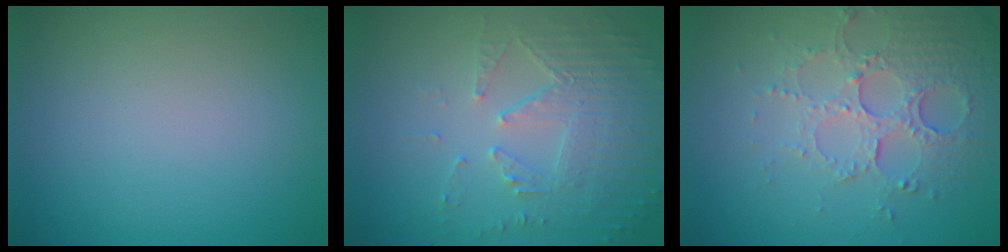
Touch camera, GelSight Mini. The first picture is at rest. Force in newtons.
{"total": 5.8, "press": 3.8, "slide": 4.3}
{"total": 5.3, "press": 3.8, "slide": 3.7}